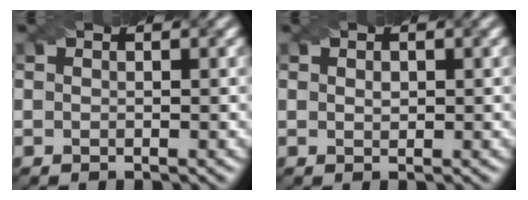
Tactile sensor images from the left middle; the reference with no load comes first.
{"total": 0.7, "force": [0.2, 0.5, 0.4], "torque": [-0.008, 0.000, 0.005]}